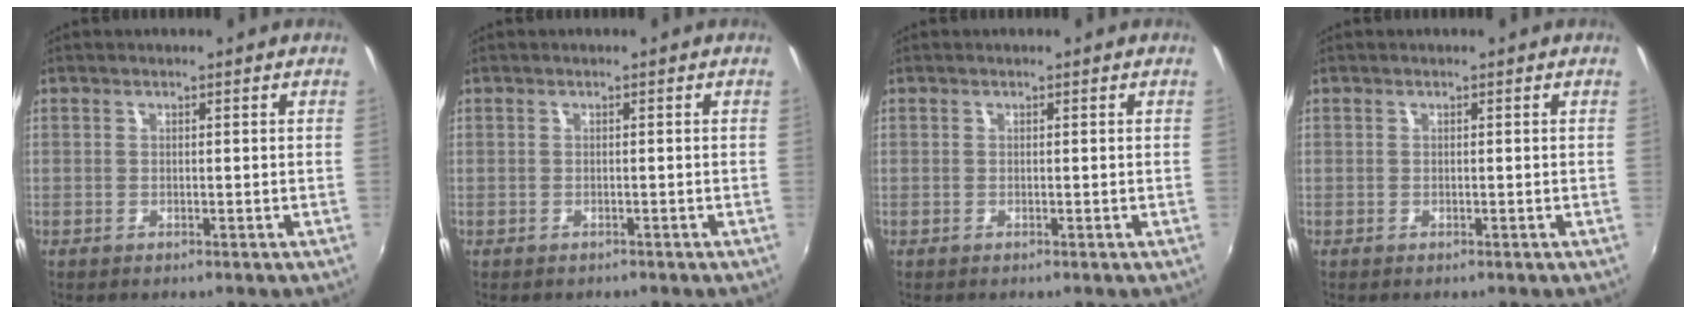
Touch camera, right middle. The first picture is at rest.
{"total": 0.7, "force": [-0.5, 0.4, 0.0], "torque": [-0.004, -0.002, -0.005]}
{"total": 0.0}
{"total": 0.0}